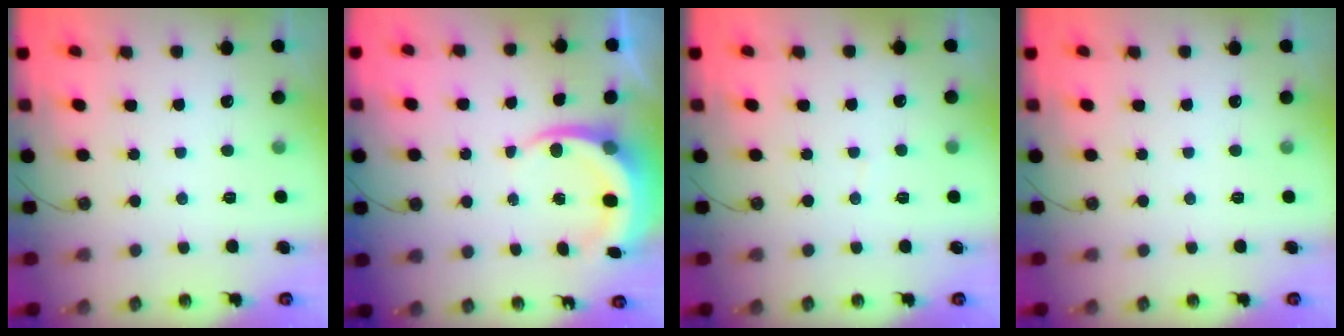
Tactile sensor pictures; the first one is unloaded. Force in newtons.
{"total": 7.2, "press": 7.0, "slide": 1.4}
{"total": 2.3, "press": 2.3, "slide": 0.3}
{"total": 0.0}